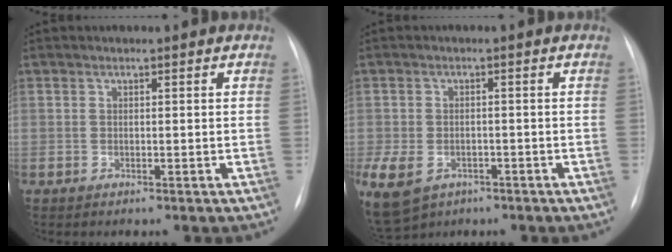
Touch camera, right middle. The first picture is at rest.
{"total": 16.3, "force": [-7.3, 12.4, 7.6], "torque": [-0.235, -0.013, -0.102]}